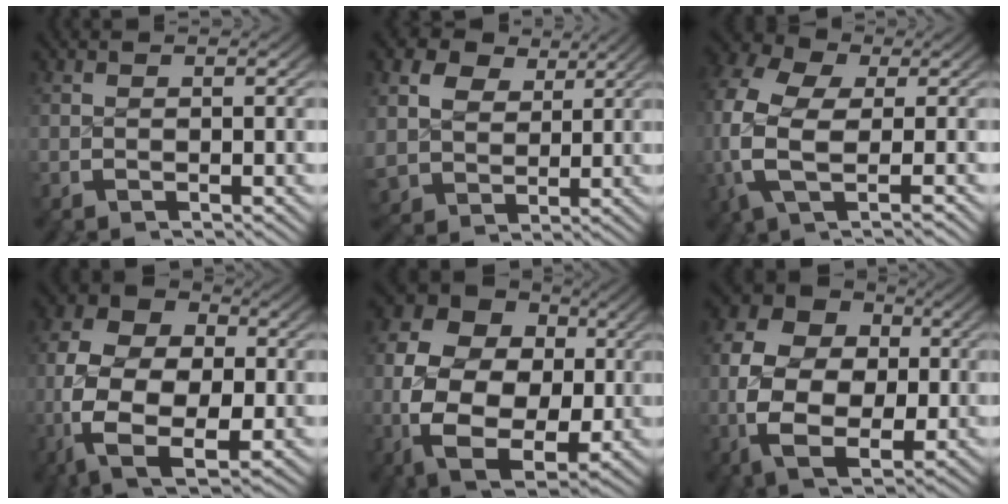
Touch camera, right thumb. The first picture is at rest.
{"total": 6.3, "force": [2.1, 5.2, 2.8], "torque": [-0.073, -0.026, 0.049]}
{"total": 10.3, "force": [-0.1, 7.1, 7.5], "torque": [-0.188, -0.030, 0.003]}
{"total": 14.0, "force": [-2.2, 9.7, 9.8], "torque": [-0.219, -0.053, -0.019]}
{"total": 17.4, "force": [-0.6, 13.1, 11.4], "torque": [-0.245, -0.047, 0.002]}
{"total": 13.9, "force": [-0.1, 10.5, 9.1], "torque": [-0.186, -0.026, 0.002]}